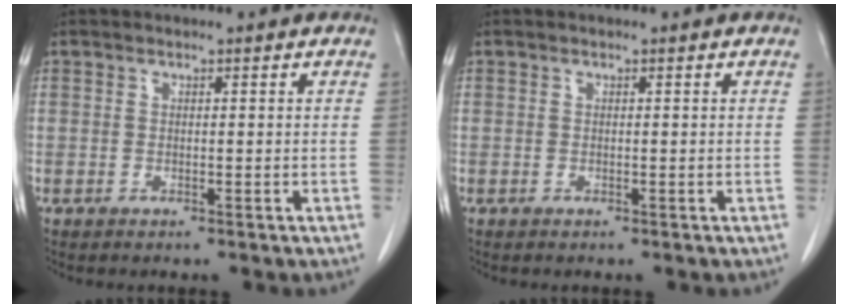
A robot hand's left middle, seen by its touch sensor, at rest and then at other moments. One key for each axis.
{"total": 0.0}